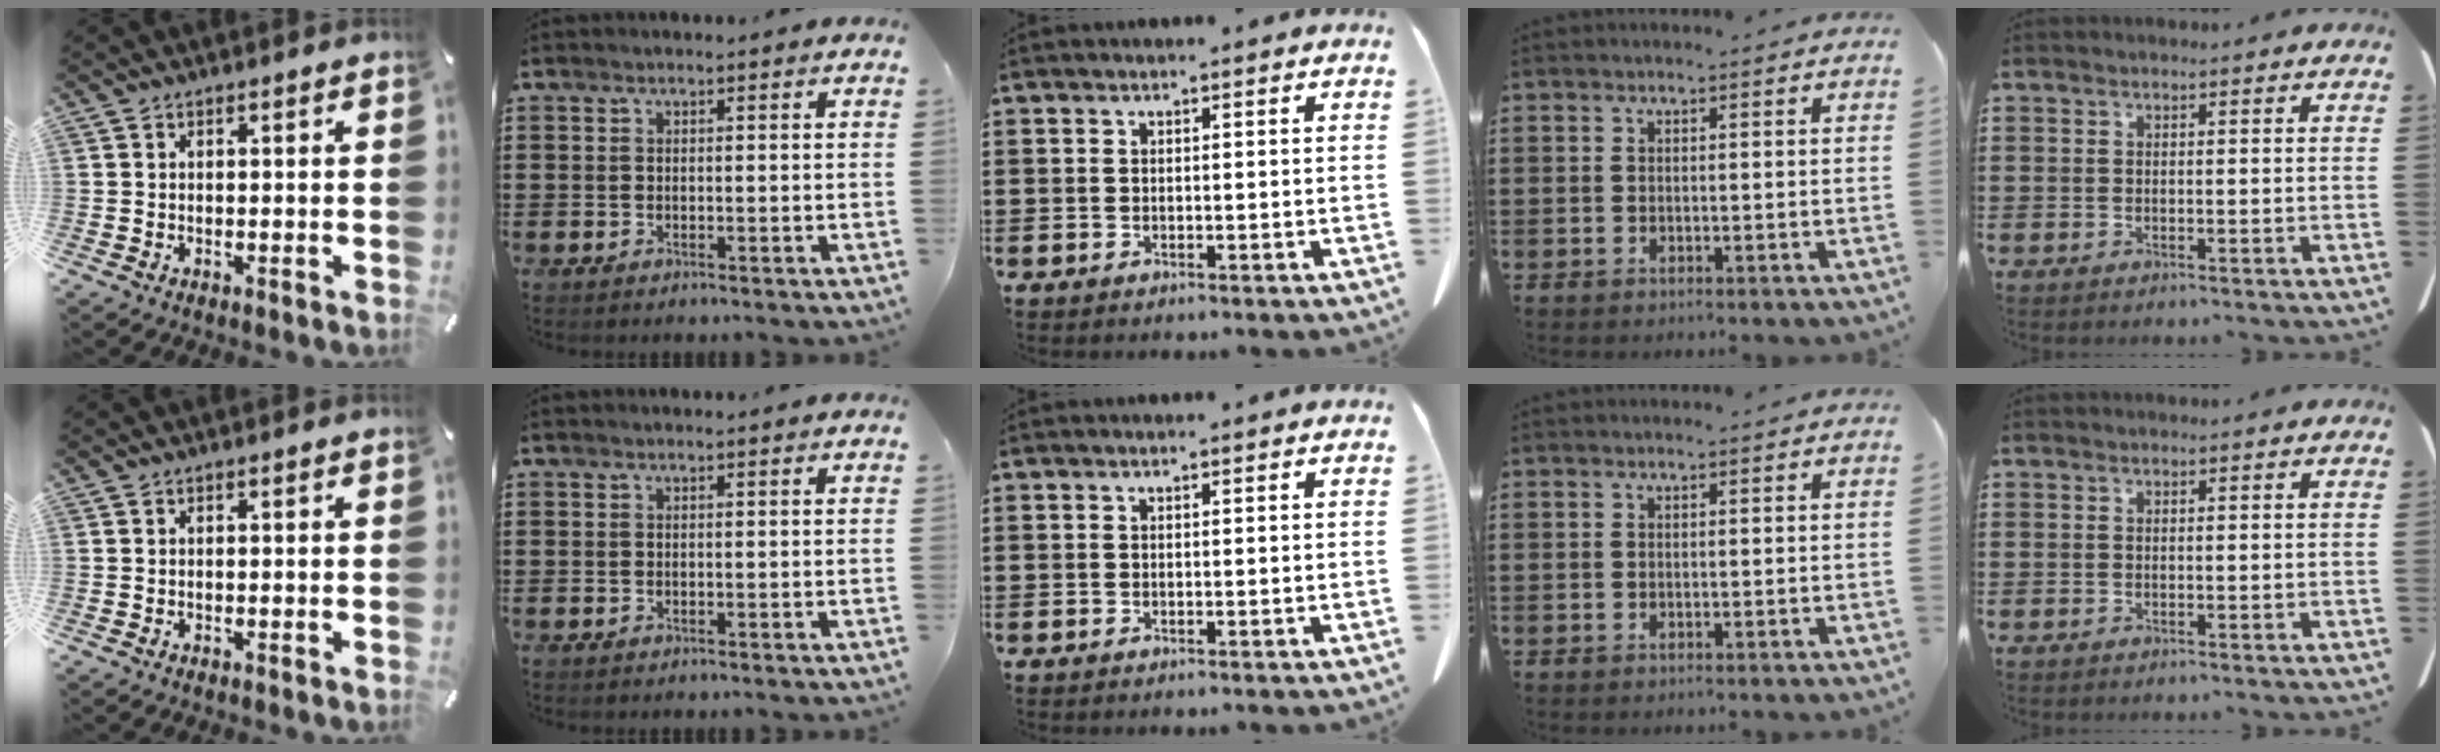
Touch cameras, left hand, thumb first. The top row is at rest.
{}